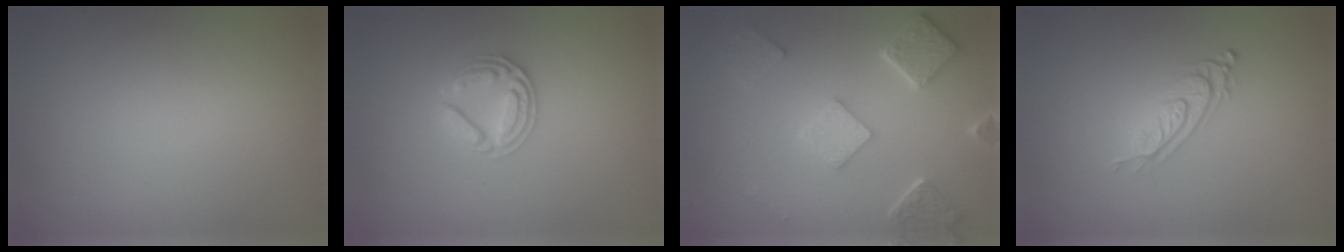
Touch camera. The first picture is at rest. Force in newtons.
{"total": 2.6, "press": 2.5, "slide": 0.6}
{"total": 4.9, "press": 3.9, "slide": 2.8}
{"total": 2.9, "press": 1.9, "slide": 2.1}